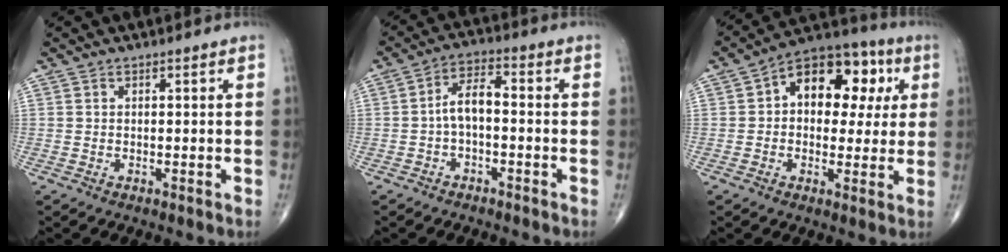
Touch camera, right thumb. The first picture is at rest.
{"total": 5.5, "force": [-1.0, 2.6, 4.8], "torque": [-0.083, 0.030, -0.028]}
{"total": 15.6, "force": [3.5, 10.2, 11.3], "torque": [-0.107, 0.028, 0.041]}